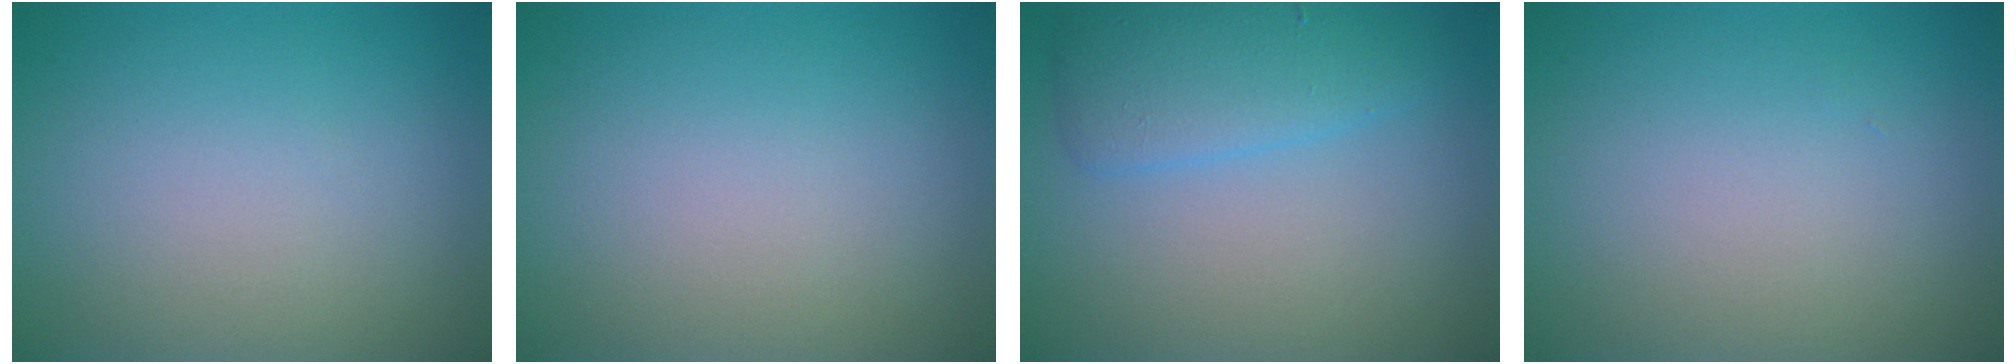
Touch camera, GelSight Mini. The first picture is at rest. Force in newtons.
{"total": 0.0}
{"total": 3.5, "press": 3.5, "slide": 0.0}
{"total": 0.0}